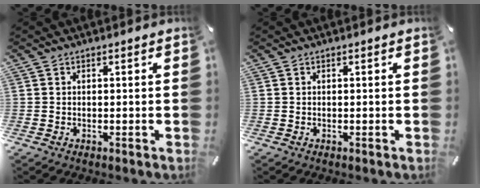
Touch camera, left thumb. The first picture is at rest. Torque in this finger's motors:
{"motor_torque": [-0.17, -0.09, 0.00, 0.00, 0.00]}